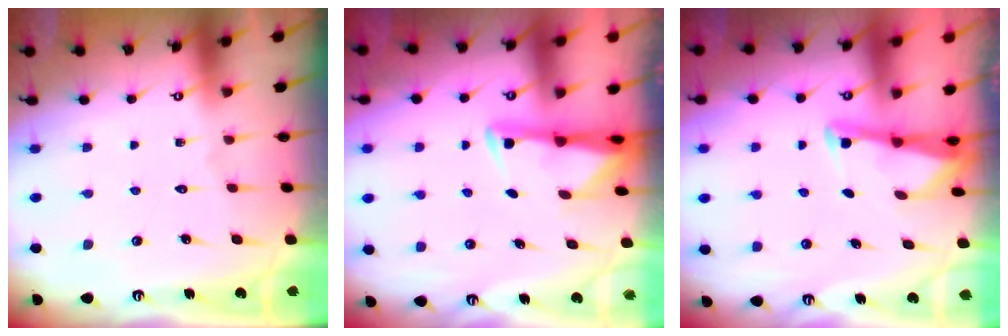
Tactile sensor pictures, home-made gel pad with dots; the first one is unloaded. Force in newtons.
{"total": 3.0, "press": 2.9, "slide": 0.5}
{"total": 2.9, "press": 2.9, "slide": 0.2}